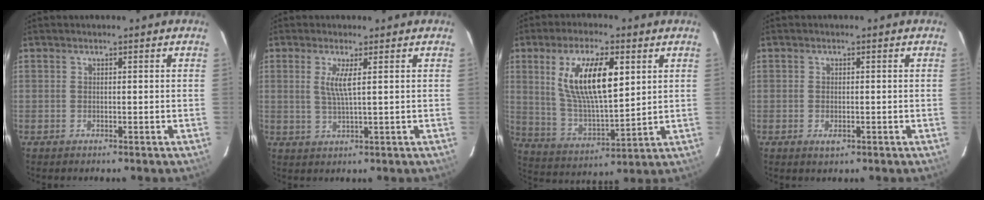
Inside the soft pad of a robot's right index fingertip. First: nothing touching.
{"total": 3.6, "force": [1.0, -0.2, 3.4], "torque": [-0.067, -0.006, 0.019]}
{"total": 15.4, "force": [5.1, 5.3, 13.5], "torque": [-0.254, 0.003, 0.102]}
{"total": 1.8, "force": [-0.6, 1.2, 1.3], "torque": [-0.022, -0.003, -0.009]}